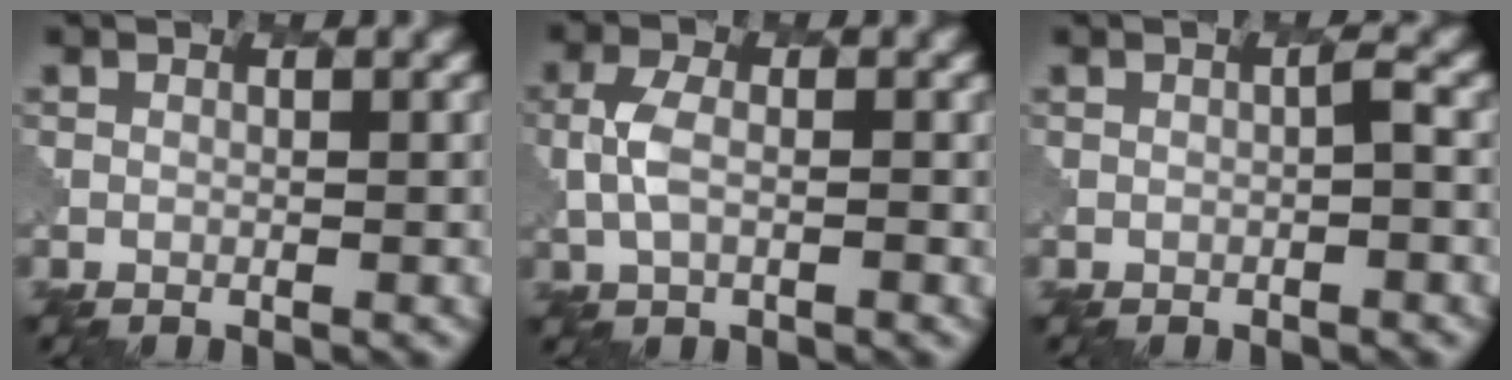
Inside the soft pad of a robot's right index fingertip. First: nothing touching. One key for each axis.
{"total": 1.4, "fx": 0.2, "fy": 0.6, "fz": 1.3, "tx": -0.051, "ty": 0.004, "tz": -0.012}
{"total": 0.9, "fx": 0.0, "fy": -0.9, "fz": 0.0, "tx": -0.009, "ty": 0.009, "tz": -0.014}